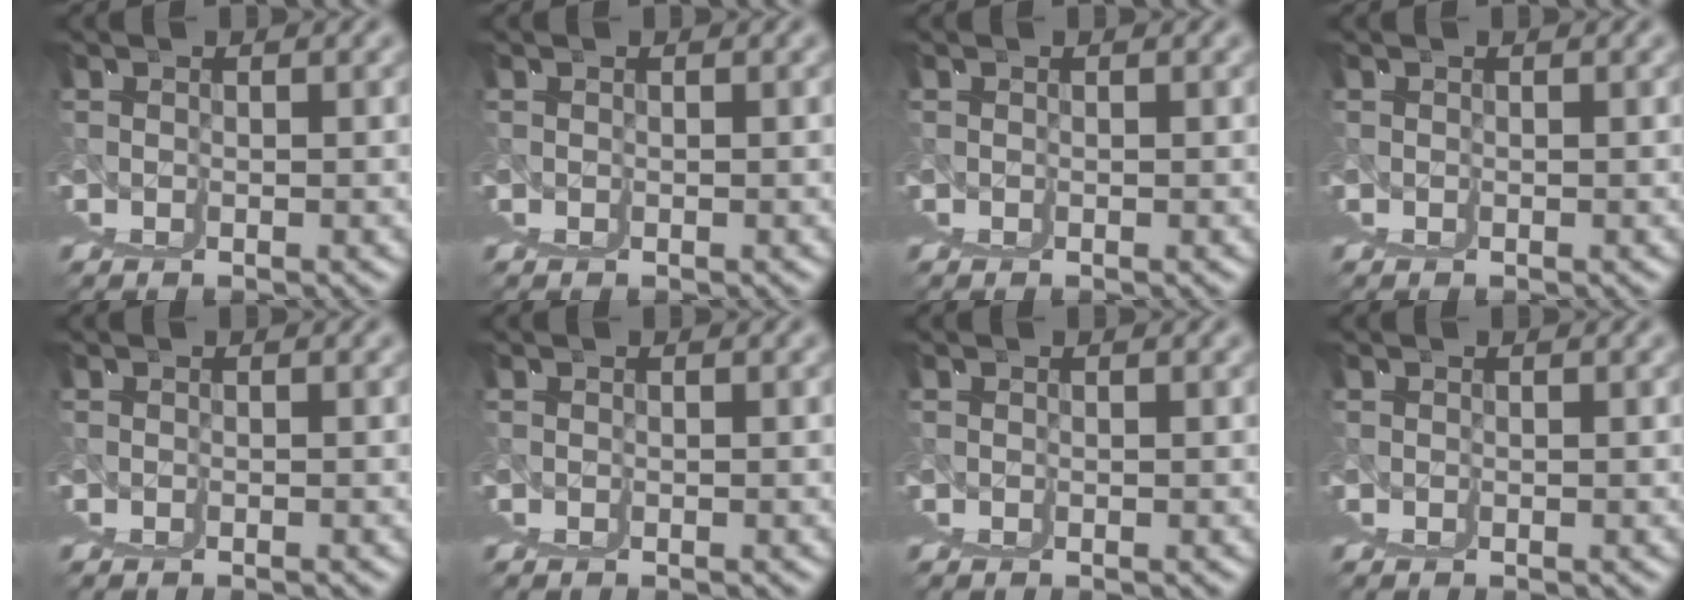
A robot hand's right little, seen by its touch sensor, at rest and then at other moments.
{"total": 0.0}
{"total": 0.0}
{"total": 0.0}
{"total": 0.7, "force": [-0.4, -0.4, -0.4], "torque": [0.005, 0.004, -0.009]}
{"total": 0.0}
{"total": 0.0}
{"total": 0.0}